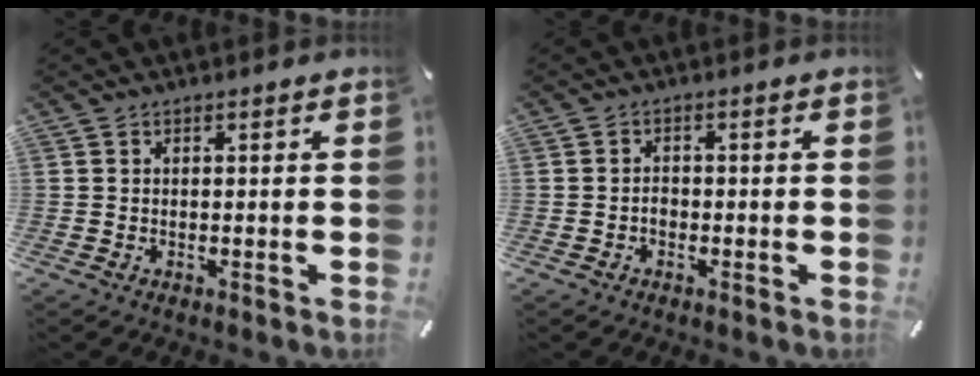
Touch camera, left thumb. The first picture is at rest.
{"total": 1.7, "force": [-0.7, 1.2, 1.0], "torque": [-0.023, 0.002, -0.013]}